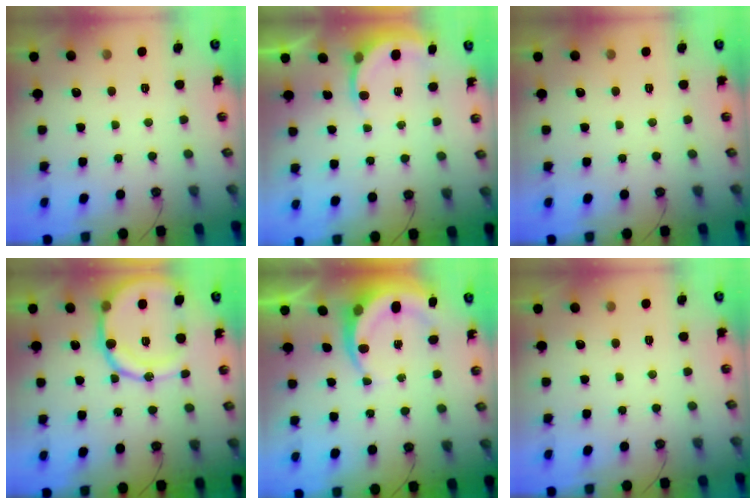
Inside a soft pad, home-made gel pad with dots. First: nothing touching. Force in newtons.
{"total": 4.8, "press": 4.8, "slide": 0.3}
{"total": 0.0}
{"total": 18.8, "press": 18.5, "slide": 3.4}
{"total": 7.2, "press": 7.2, "slide": 0.9}
{"total": 0.0}